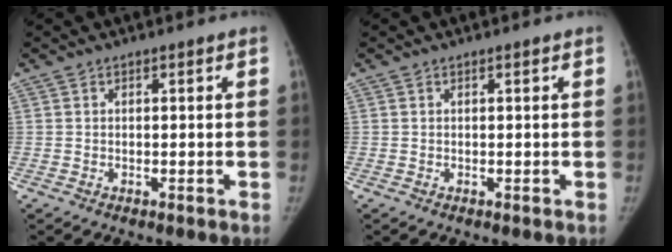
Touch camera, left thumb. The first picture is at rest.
{"total": 0.0}